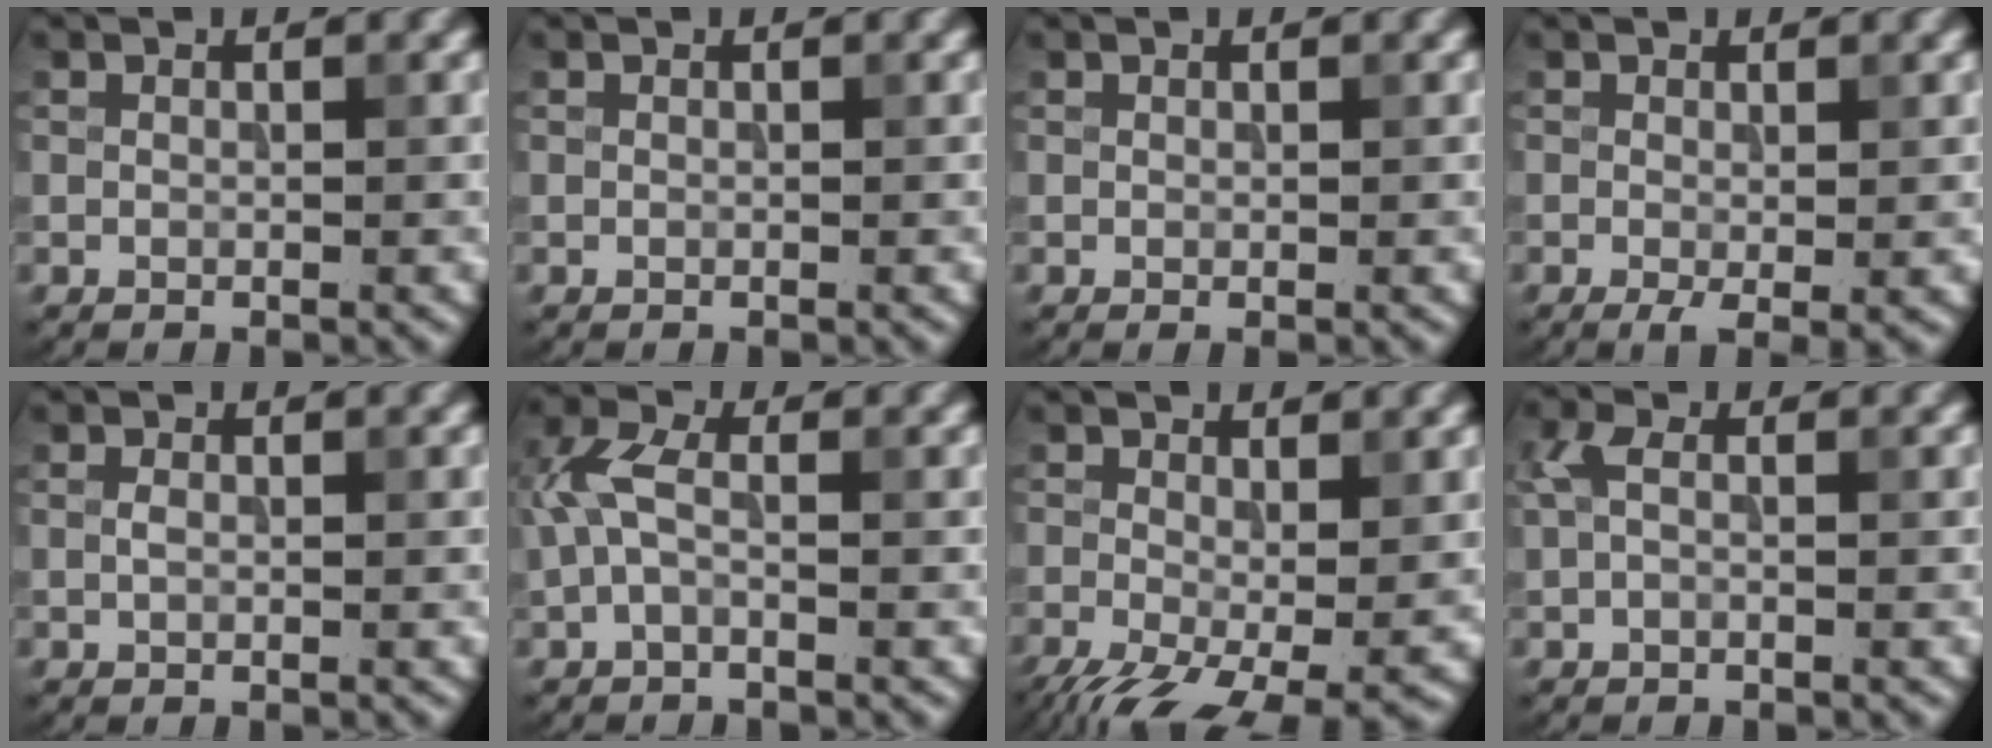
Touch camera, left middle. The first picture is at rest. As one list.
[{"total": 0.0}, {"total": 0.0}, {"total": 1.8, "force": [-0.4, 0.3, 1.7], "torque": [-0.030, -0.013, -0.007]}, {"total": 0.7, "force": [0.0, 0.4, 0.6], "torque": [-0.016, 0.000, 0.000]}, {"total": 3.1, "force": [-0.2, 1.5, 2.6], "torque": [-0.064, 0.012, -0.012]}, {"total": 8.6, "force": [-3.8, 3.5, 6.9], "torque": [-0.134, -0.037, -0.060]}, {"total": 1.7, "force": [0.1, 0.8, 1.5], "torque": [-0.035, 0.006, -0.003]}]